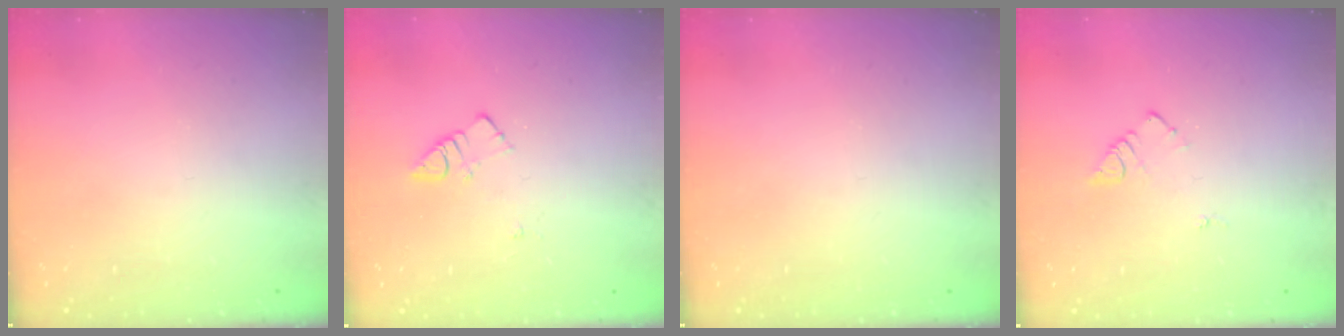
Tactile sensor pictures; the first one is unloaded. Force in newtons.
{"total": 5.2, "press": 5.1, "slide": 0.8}
{"total": 0.0}
{"total": 3.9, "press": 3.9, "slide": 0.5}